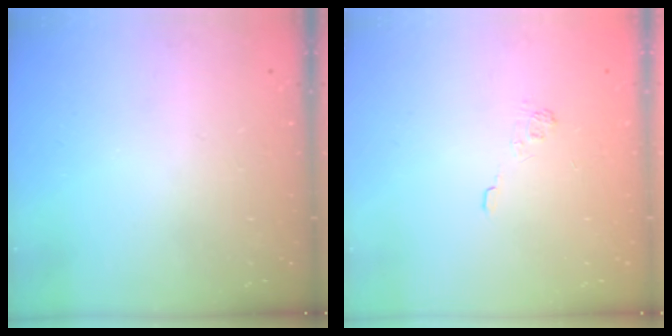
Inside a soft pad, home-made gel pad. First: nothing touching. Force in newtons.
{"total": 2.3, "press": 1.8, "slide": 1.3}